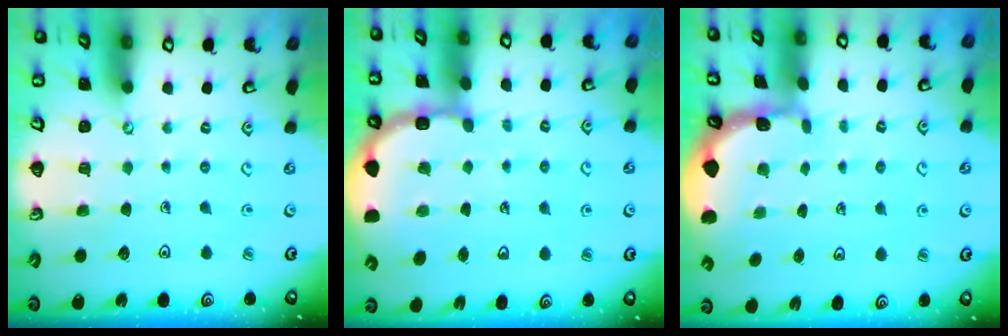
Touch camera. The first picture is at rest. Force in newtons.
{"total": 5.0, "press": 4.8, "slide": 1.3}
{"total": 1.5, "press": 1.5, "slide": 0.1}